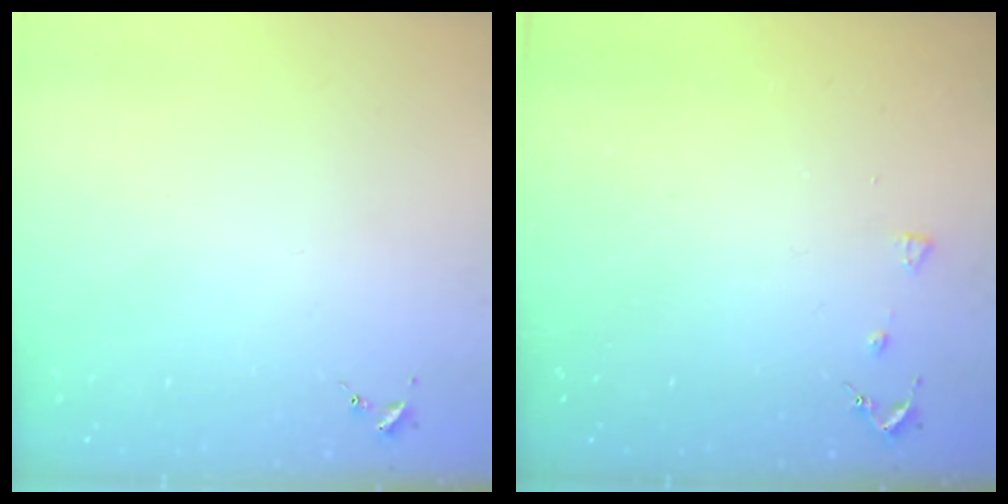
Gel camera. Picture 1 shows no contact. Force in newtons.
{"total": 3.3, "press": 3.3, "slide": 0.6}